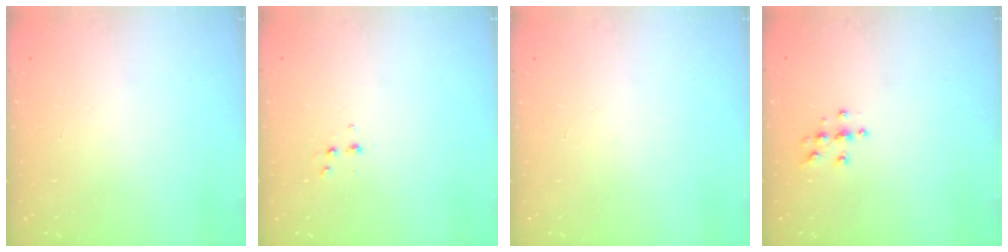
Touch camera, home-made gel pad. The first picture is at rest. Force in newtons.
{"total": 2.6, "press": 2.5, "slide": 0.8}
{"total": 0.0}
{"total": 4.0, "press": 3.9, "slide": 0.4}